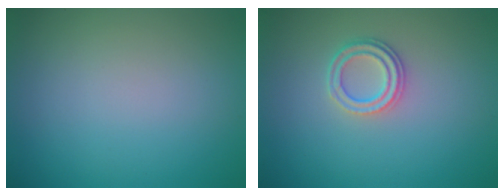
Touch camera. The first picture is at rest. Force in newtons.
{"total": 2.3, "press": 2.1, "slide": 1.0}